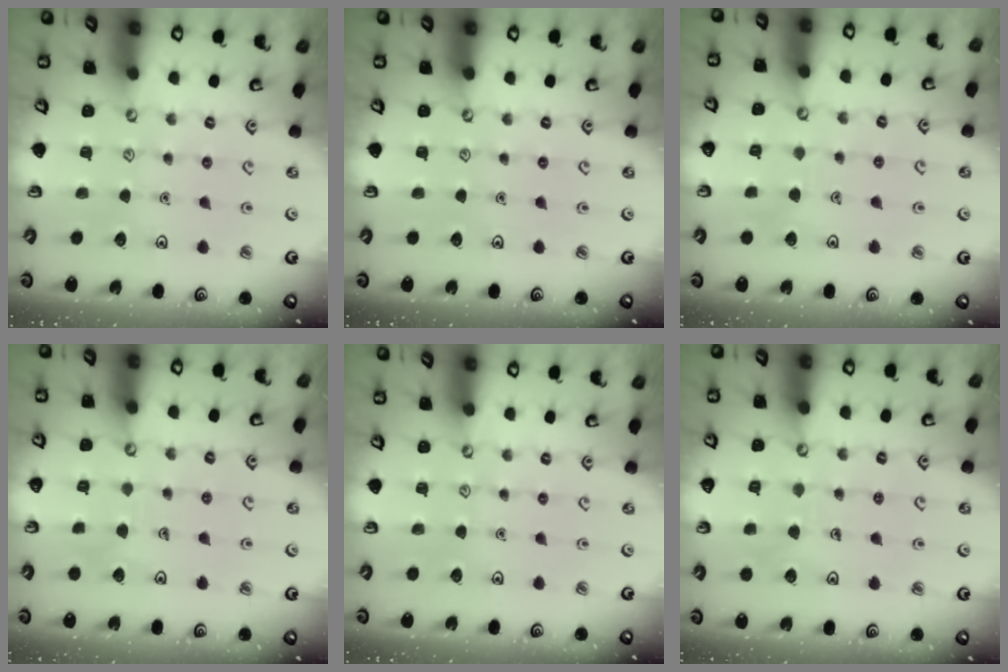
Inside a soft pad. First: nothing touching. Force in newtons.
{"total": 0.0}
{"total": 2.3, "press": 2.3, "slide": 0.1}
{"total": 2.7, "press": 2.7, "slide": 0.1}
{"total": 0.0}
{"total": 4.3, "press": 4.2, "slide": 0.4}